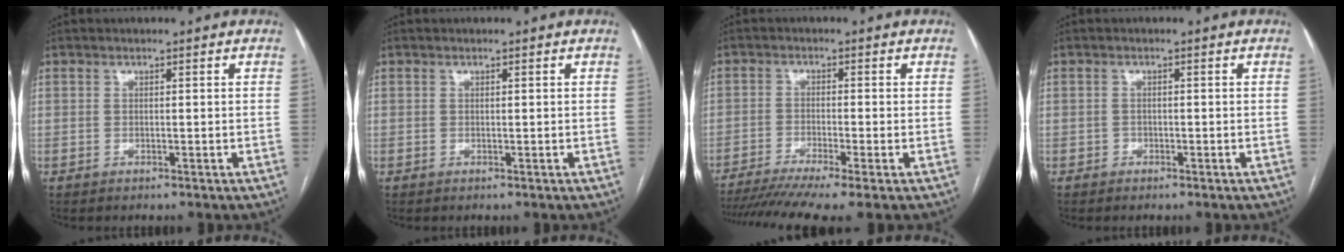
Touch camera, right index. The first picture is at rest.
{"total": 0.0}
{"total": 10.8, "force": [-8.3, -0.1, 6.9], "torque": [-0.108, -0.015, -0.133]}
{"total": 0.6, "force": [-0.5, 0.4, 0.1], "torque": [-0.001, 0.002, -0.011]}